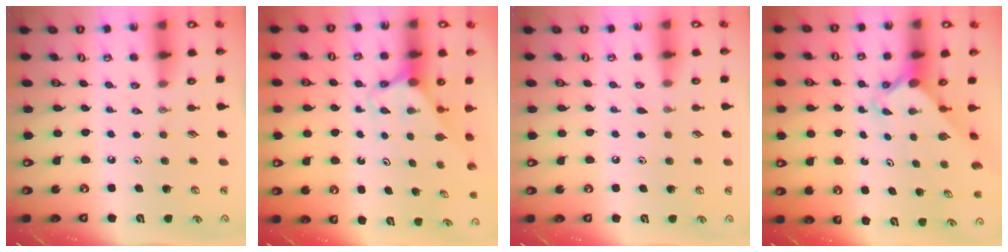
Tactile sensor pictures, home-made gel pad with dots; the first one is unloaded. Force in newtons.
{"total": 2.6, "press": 2.6, "slide": 0.1}
{"total": 4.2, "press": 4.2, "slide": 0.6}
{"total": 2.3, "press": 2.3, "slide": 0.1}